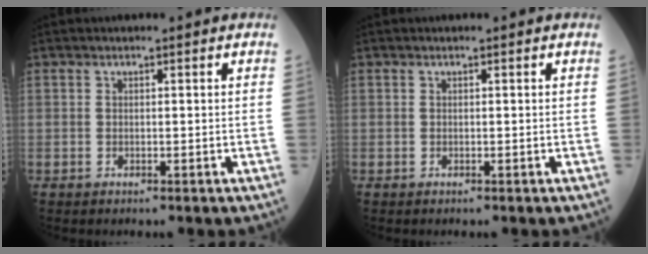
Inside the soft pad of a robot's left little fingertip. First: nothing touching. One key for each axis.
{"total": 0.0}